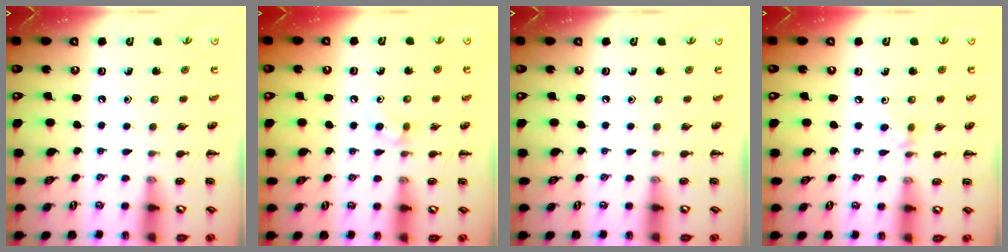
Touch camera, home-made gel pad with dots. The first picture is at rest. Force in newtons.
{"total": 3.4, "press": 3.2, "slide": 1.4}
{"total": 0.0}
{"total": 4.8, "press": 4.6, "slide": 1.4}